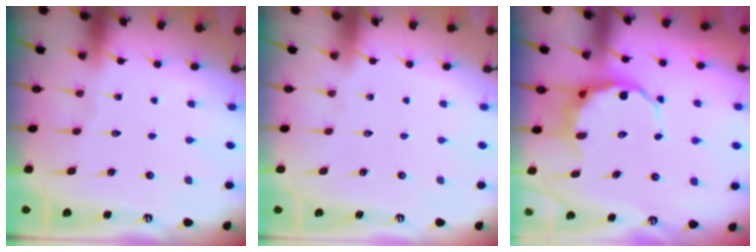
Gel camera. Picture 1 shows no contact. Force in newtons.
{"total": 0.0}
{"total": 9.3, "press": 9.1, "slide": 2.3}